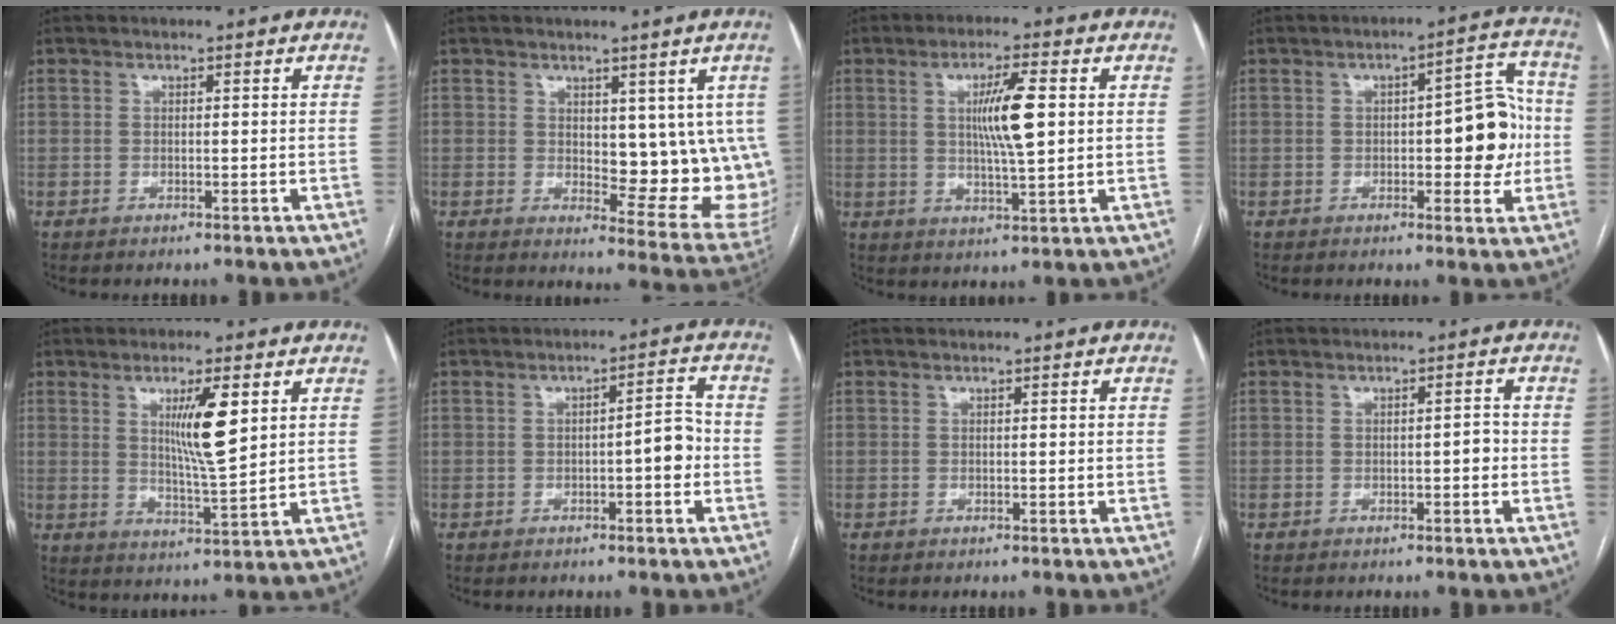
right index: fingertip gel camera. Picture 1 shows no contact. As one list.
[{"total": 10.9, "force": [1.7, 5.3, 9.3], "torque": [-0.102, -0.017, 0.031]}, {"total": 7.9, "force": [1.4, 0.6, 7.7], "torque": [-0.136, -0.002, 0.025]}, {"total": 9.8, "force": [-0.7, 3.5, 9.1], "torque": [-0.110, 0.029, -0.003]}, {"total": 8.2, "force": [2.8, 0.5, 7.7], "torque": [-0.132, -0.012, 0.049]}, {"total": 4.1, "force": [-1.1, 0.9, 3.8], "torque": [-0.049, 0.016, -0.014]}, {"total": 0.0}, {"total": 1.6, "force": [-0.4, 0.5, 1.5], "torque": [-0.017, 0.003, -0.007]}]